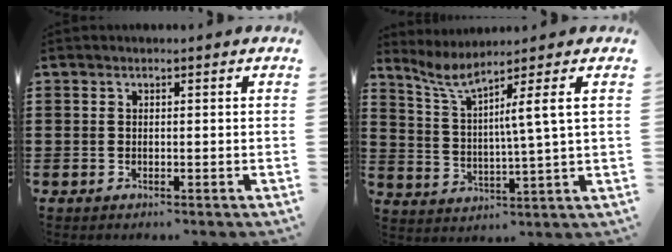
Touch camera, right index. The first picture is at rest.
{"total": 5.9, "force": [2.5, -1.0, 5.3], "torque": [-0.123, -0.020, 0.030]}